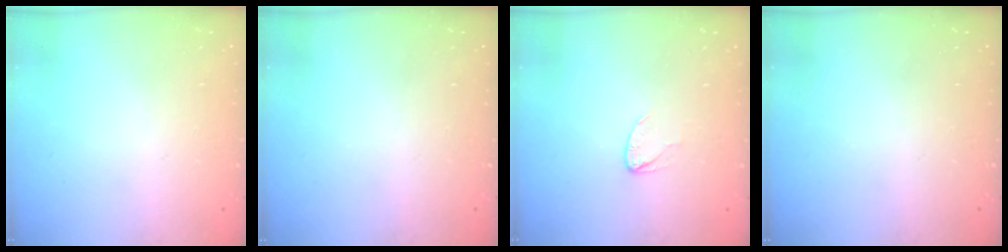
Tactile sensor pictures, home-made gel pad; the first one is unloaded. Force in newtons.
{"total": 0.0}
{"total": 2.7, "press": 2.7, "slide": 0.3}
{"total": 0.0}